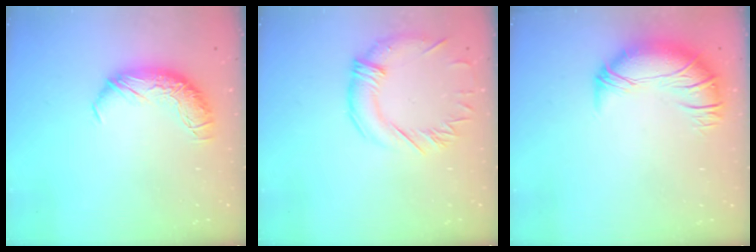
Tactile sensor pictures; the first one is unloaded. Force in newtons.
{"total": 1.4, "press": 0.9, "slide": 1.1}
{"total": 2.8, "press": 0.8, "slide": 2.7}